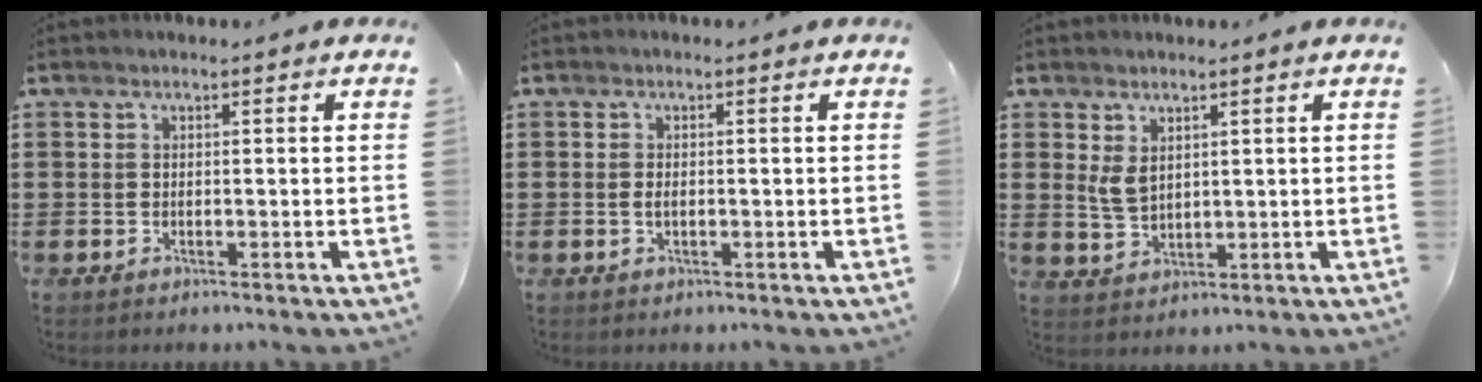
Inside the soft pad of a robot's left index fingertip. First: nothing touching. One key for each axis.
{"total": 1.0, "fx": -0.1, "fy": 0.4, "fz": 0.9, "tx": -0.018, "ty": 0.000, "tz": -0.002}
{"total": 3.5, "fx": 1.6, "fy": 2.1, "fz": 2.2, "tx": -0.048, "ty": 0.005, "tz": 0.031}